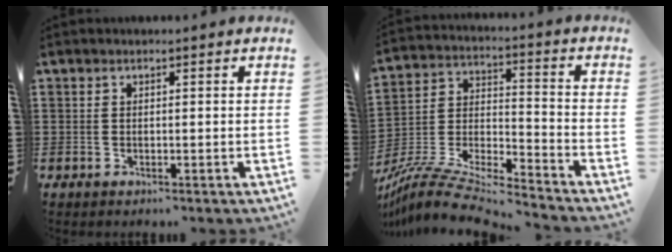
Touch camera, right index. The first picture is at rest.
{"total": 8.8, "force": [-8.2, 0.8, 3.3], "torque": [-0.070, 0.000, -0.167]}